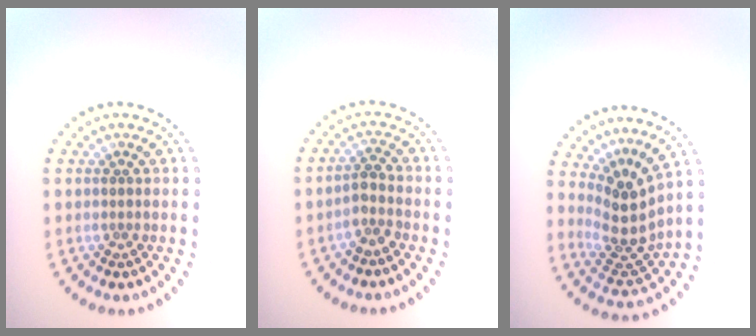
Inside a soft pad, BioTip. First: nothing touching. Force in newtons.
{"total": 1.9, "press": 1.5, "slide": 1.1}
{"total": 3.7, "press": 2.6, "slide": 2.6}